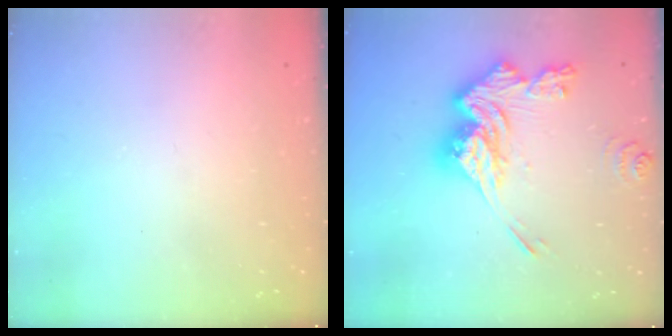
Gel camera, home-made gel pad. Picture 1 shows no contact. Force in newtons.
{"total": 18.3, "press": 18.2, "slide": 1.7}